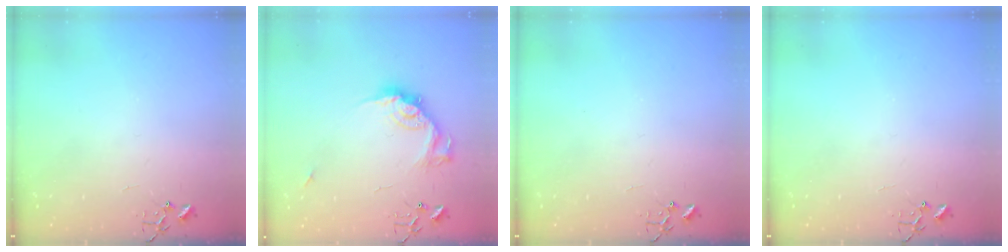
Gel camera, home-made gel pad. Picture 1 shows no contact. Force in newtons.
{"total": 14.5, "press": 14.5, "slide": 1.2}
{"total": 0.0}
{"total": 0.0}